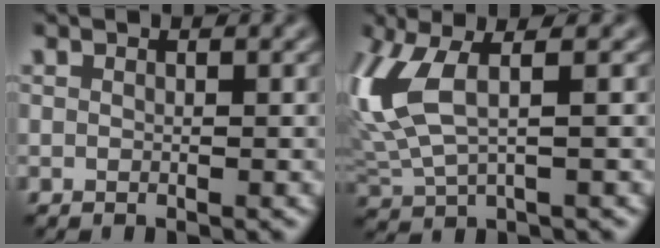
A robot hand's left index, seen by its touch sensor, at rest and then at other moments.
{"total": 6.7, "force": [1.6, 2.6, 5.9], "torque": [-0.158, 0.007, 0.037]}